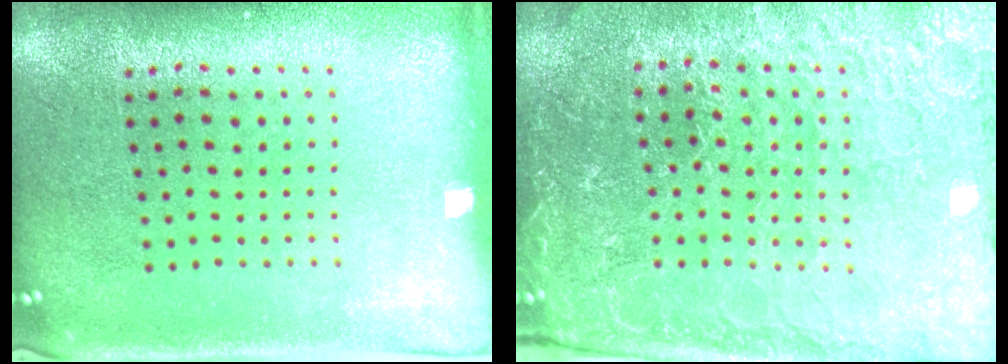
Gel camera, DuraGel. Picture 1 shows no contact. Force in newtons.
{"total": 4.0, "press": 3.9, "slide": 1.1}